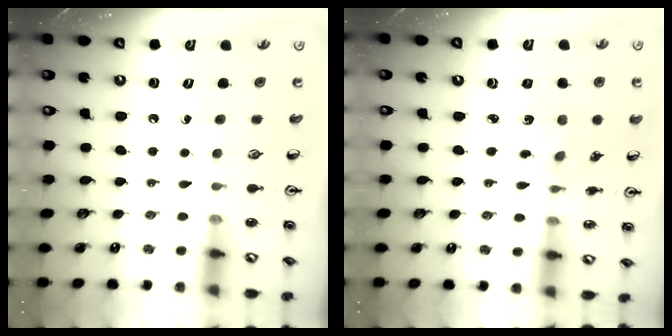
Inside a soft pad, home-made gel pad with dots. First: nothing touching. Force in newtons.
{"total": 2.0, "press": 1.9, "slide": 0.4}